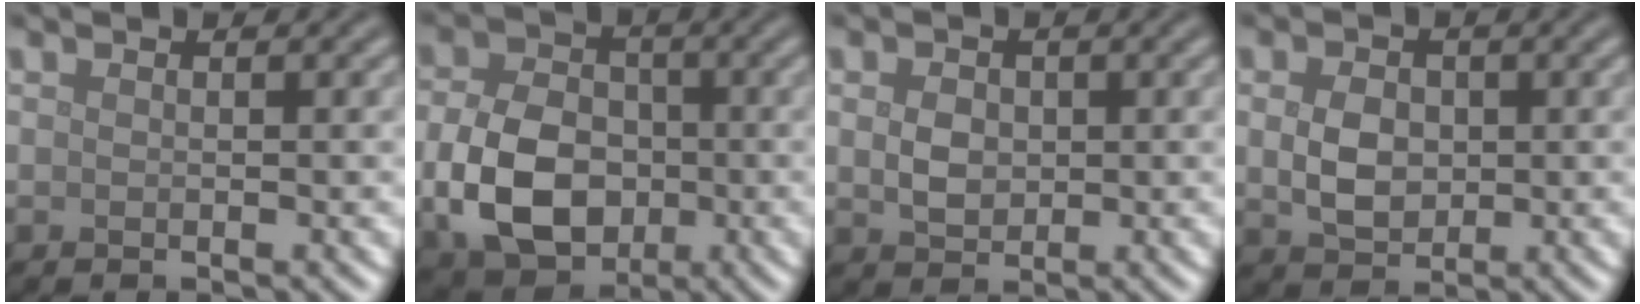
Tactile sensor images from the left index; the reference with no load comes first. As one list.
[{"total": 8.6, "force": [-1.6, 6.3, 5.6], "torque": [-0.120, -0.011, -0.035]}, {"total": 2.4, "force": [0.2, 1.9, 1.4], "torque": [-0.029, 0.000, 0.003]}, {"total": 3.5, "force": [0.1, 2.6, 2.3], "torque": [-0.048, -0.002, 0.000]}]